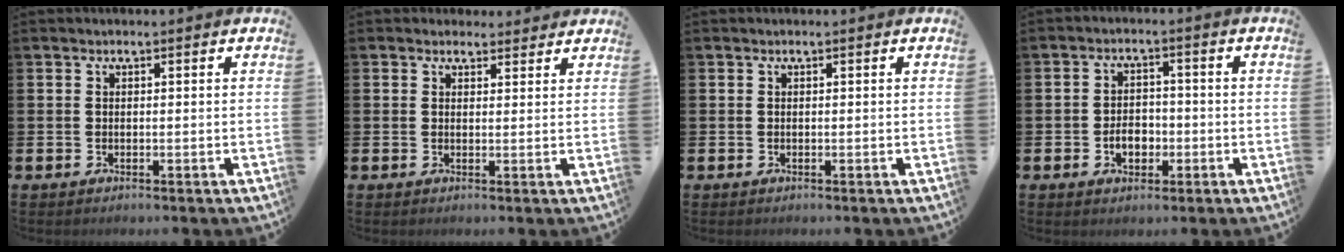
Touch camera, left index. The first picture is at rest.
{"total": 2.2, "force": [2.0, 0.9, -0.1], "torque": [0.006, -0.004, 0.036]}
{"total": 0.0}
{"total": 3.6, "force": [-1.2, 2.6, 2.3], "torque": [-0.026, -0.003, -0.029]}